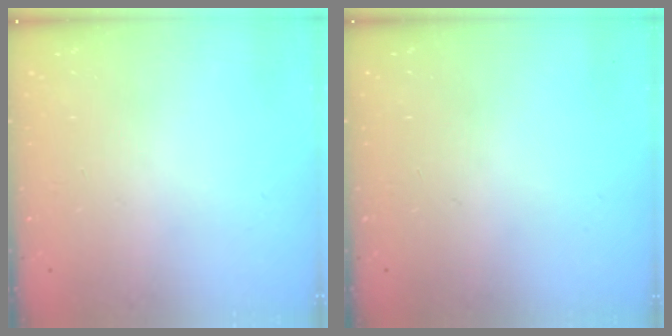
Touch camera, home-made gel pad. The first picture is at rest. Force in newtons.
{"total": 0.0}